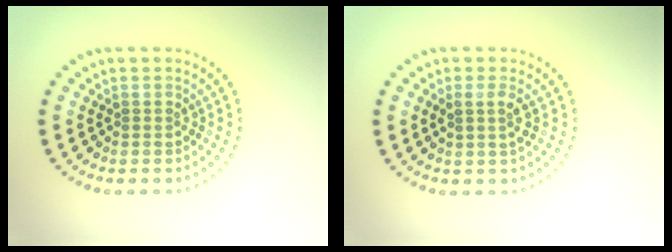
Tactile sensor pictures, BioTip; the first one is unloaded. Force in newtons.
{"total": 1.4, "press": 1.2, "slide": 0.6}